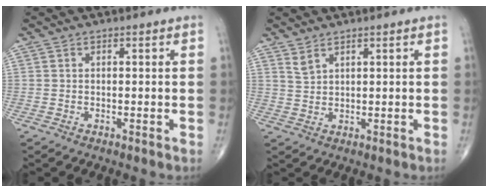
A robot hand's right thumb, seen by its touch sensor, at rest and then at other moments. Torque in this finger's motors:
{"motor_torque": [-0.38, 0.44, -0.14, 0.14, 0.07]}